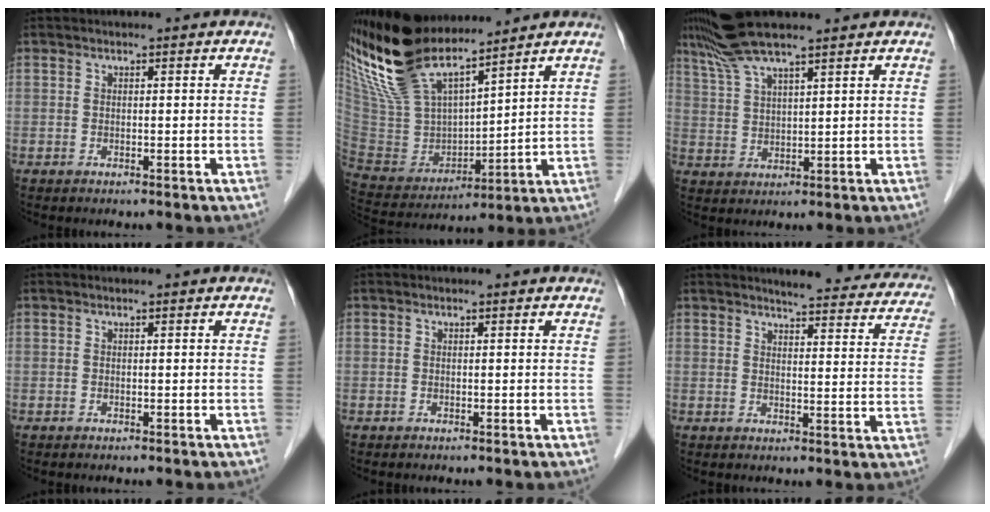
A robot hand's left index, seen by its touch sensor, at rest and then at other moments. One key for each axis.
{"total": 20.2, "fx": 16.3, "fy": 5.2, "fz": 10.7, "tx": -0.222, "ty": 0.007, "tz": 0.319}
{"total": 8.9, "fx": 7.3, "fy": 0.8, "fz": 4.9, "tx": -0.099, "ty": 0.034, "tz": 0.138}
{"total": 0.0}
{"total": 0.6, "fx": 0.6, "fy": 0.0, "fz": 0.0, "tx": -0.007, "ty": 0.001, "tz": 0.004}
{"total": 17.9, "fx": 16.6, "fy": 3.2, "fz": 6.0, "tx": -0.048, "ty": -0.041, "tz": 0.174}